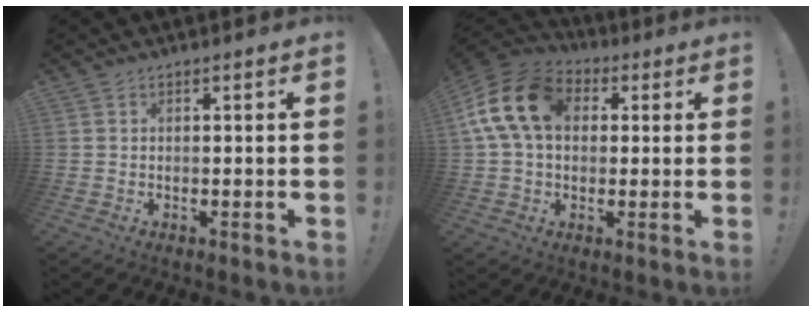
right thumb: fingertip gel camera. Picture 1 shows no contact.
{"total": 16.7, "force": [4.0, 11.8, 11.1], "torque": [-0.206, 0.013, 0.077]}